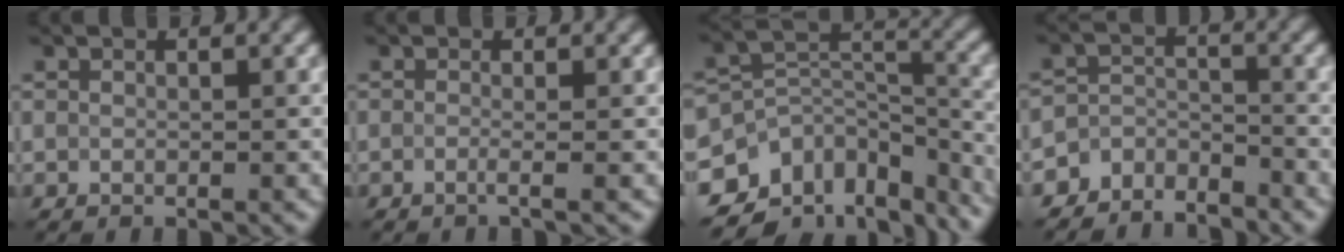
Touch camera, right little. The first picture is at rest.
{"total": 1.3, "force": [-0.3, 0.5, 1.2], "torque": [-0.014, -0.009, -0.014]}
{"total": 12.7, "force": [-9.1, 8.0, 4.0], "torque": [-0.080, 0.005, -0.102]}
{"total": 4.0, "force": [-3.6, 1.7, 0.4], "torque": [0.004, 0.000, -0.072]}